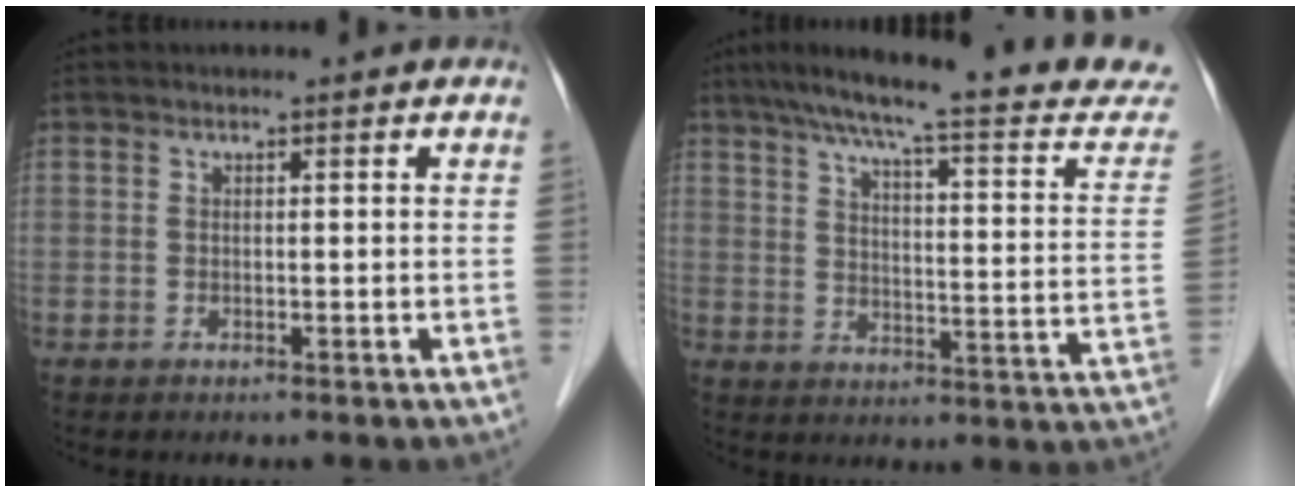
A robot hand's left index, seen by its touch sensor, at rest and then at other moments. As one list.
[{"total": 23.0, "force": [19.9, 2.2, 11.4], "torque": [-0.161, -0.024, 0.247]}]